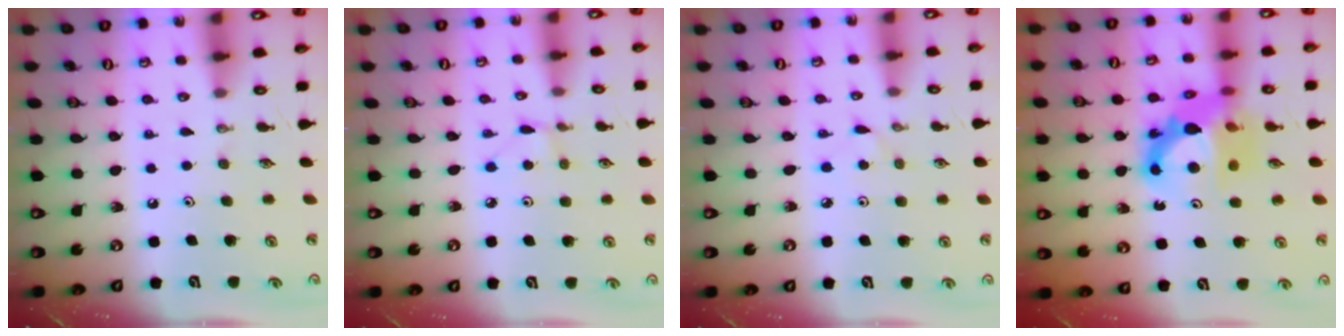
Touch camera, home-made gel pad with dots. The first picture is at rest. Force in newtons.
{"total": 2.6, "press": 2.6, "slide": 0.3}
{"total": 2.9, "press": 2.9, "slide": 0.1}
{"total": 13.6, "press": 13.4, "slide": 2.6}